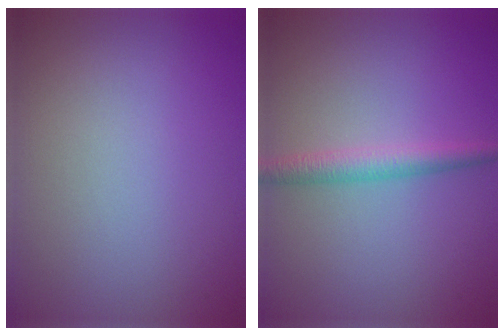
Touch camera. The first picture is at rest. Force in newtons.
{"total": 2.3, "press": 2.3, "slide": 0.0}